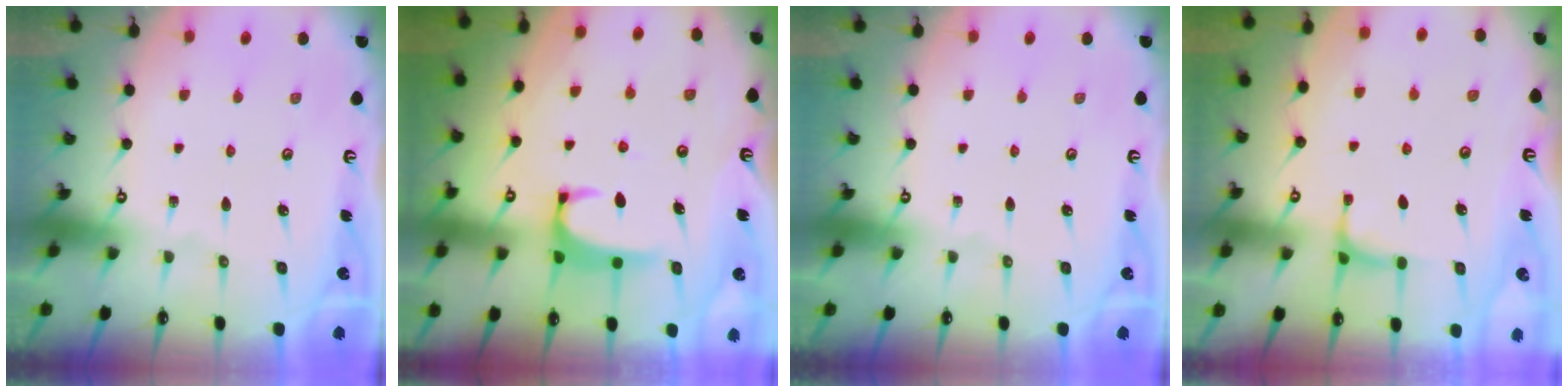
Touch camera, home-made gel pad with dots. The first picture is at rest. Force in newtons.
{"total": 2.0, "press": 2.0, "slide": 0.3}
{"total": 0.0}
{"total": 1.7, "press": 1.6, "slide": 0.4}